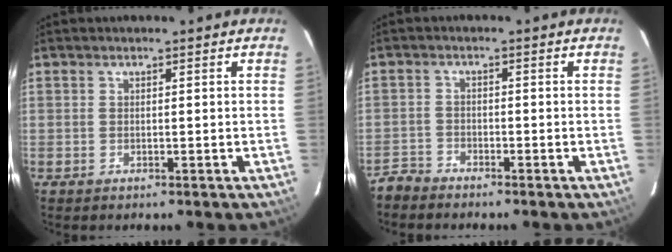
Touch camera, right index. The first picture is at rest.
{"total": 2.9, "force": [-2.8, 0.9, 0.0], "torque": [-0.004, 0.001, -0.061]}